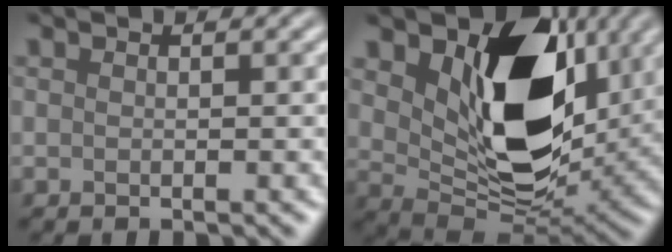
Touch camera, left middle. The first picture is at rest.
{"total": 9.1, "force": [2.6, 5.6, 6.6], "torque": [-0.131, -0.032, 0.081]}